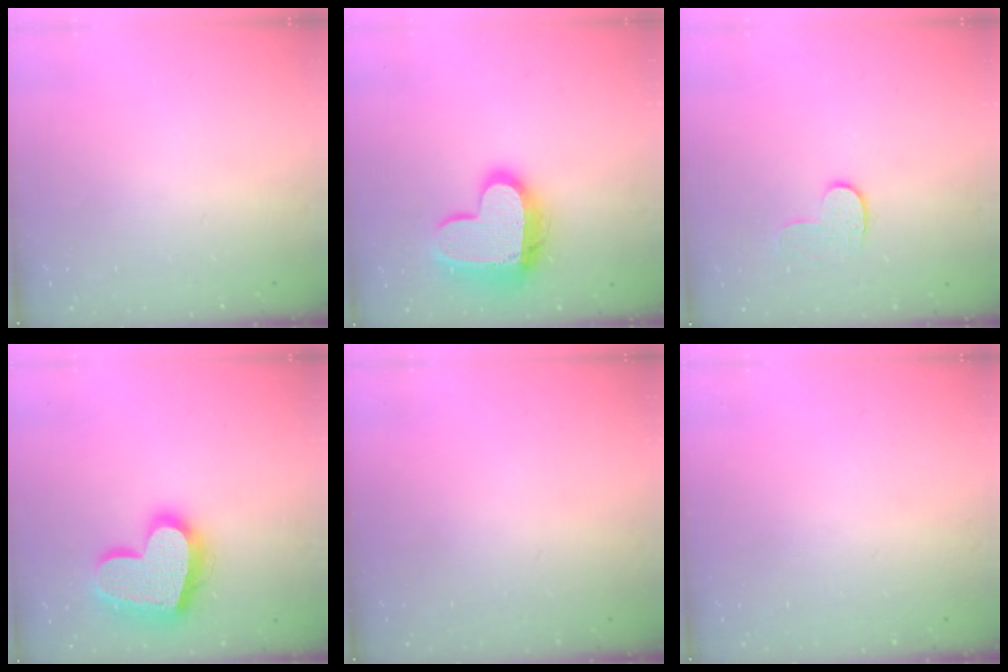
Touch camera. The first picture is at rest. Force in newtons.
{"total": 16.2, "press": 16.2, "slide": 1.4}
{"total": 3.6, "press": 3.6, "slide": 0.3}
{"total": 20.5, "press": 20.4, "slide": 1.7}
{"total": 0.0}
{"total": 0.0}